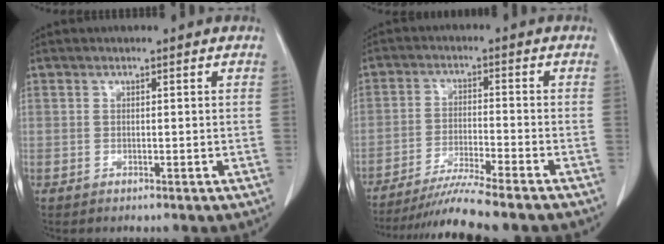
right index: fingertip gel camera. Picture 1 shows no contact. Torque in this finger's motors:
{"motor_torque": [1.01, -0.97, 0.46, 0.20]}